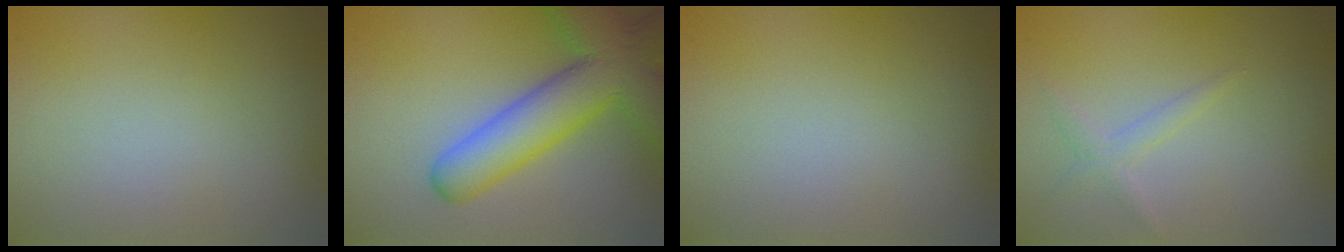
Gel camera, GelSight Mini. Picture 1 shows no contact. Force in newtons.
{"total": 9.1, "press": 9.1, "slide": 0.6}
{"total": 0.0}
{"total": 1.3, "press": 1.3, "slide": 0.0}